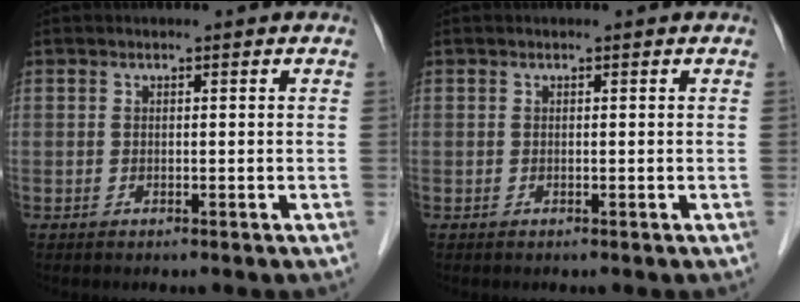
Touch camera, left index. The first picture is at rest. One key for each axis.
{"total": 0.0}